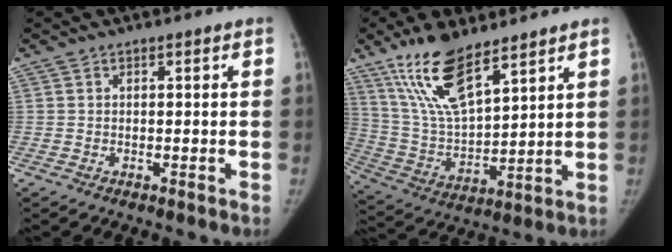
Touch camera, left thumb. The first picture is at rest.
{"total": 15.6, "force": [10.5, 5.0, 10.4], "torque": [-0.183, -0.051, 0.216]}